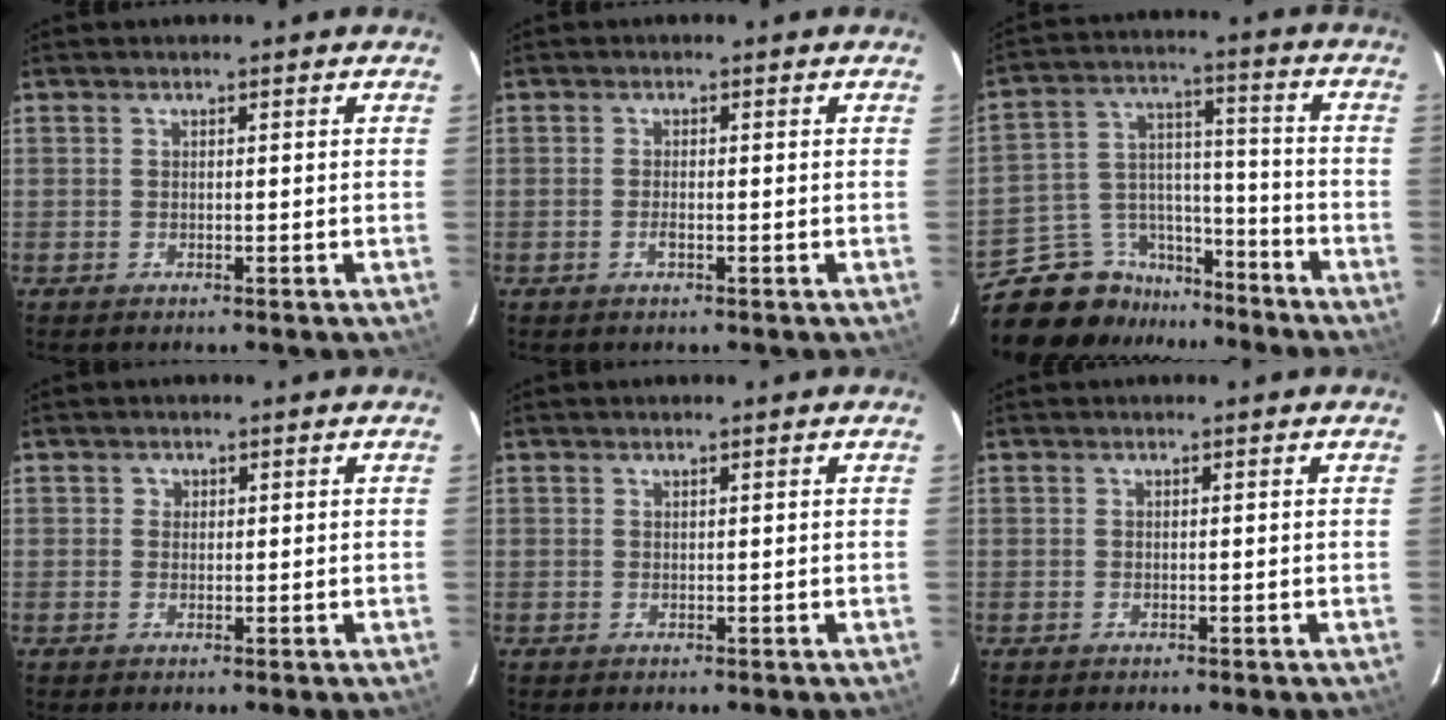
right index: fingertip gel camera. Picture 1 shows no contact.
{"total": 1.6, "force": [-0.6, 0.5, 1.4], "torque": [-0.028, 0.000, -0.011]}
{"total": 13.7, "force": [-11.4, 7.2, 2.4], "torque": [-0.061, 0.059, -0.182]}
{"total": 1.1, "force": [0.2, 1.1, 0.1], "torque": [0.004, 0.004, 0.000]}
{"total": 0.5, "force": [0.4, 0.0, 0.3], "torque": [-0.005, 0.003, 0.007]}
{"total": 0.0}